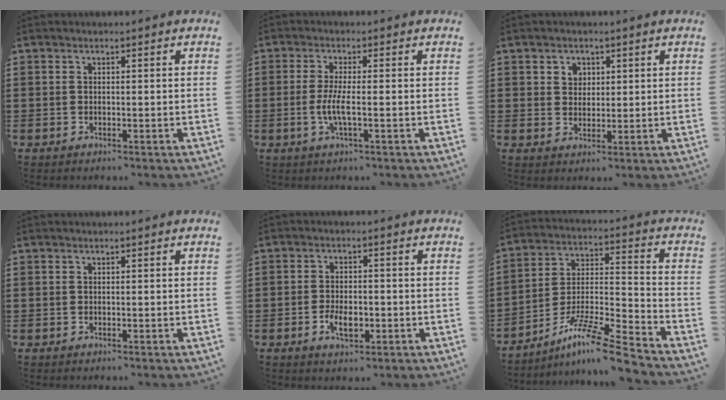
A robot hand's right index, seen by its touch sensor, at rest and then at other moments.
{"total": 4.2, "force": [-0.9, 0.5, 4.1], "torque": [-0.094, -0.010, -0.026]}
{"total": 2.2, "force": [1.1, 1.9, 0.5], "torque": [-0.017, 0.009, 0.020]}
{"total": 0.0}
{"total": 4.0, "force": [-1.3, 1.9, 3.3], "torque": [-0.056, -0.004, -0.025]}
{"total": 11.3, "force": [-9.1, 0.4, 6.8], "torque": [-0.122, 0.007, -0.180]}